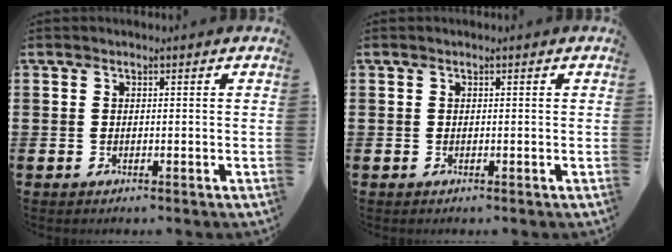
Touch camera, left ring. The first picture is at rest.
{"total": 0.0}